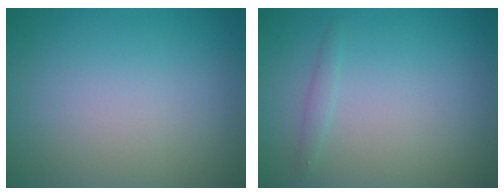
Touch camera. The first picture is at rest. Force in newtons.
{"total": 0.8, "press": 0.8, "slide": 0.1}